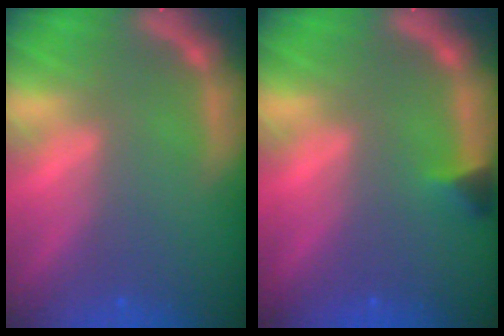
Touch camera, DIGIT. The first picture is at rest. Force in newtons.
{"total": 1.4}